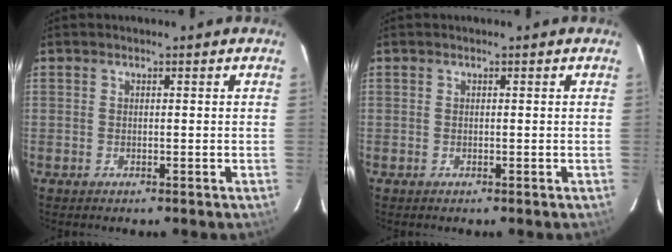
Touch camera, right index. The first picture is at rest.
{"total": 0.0}